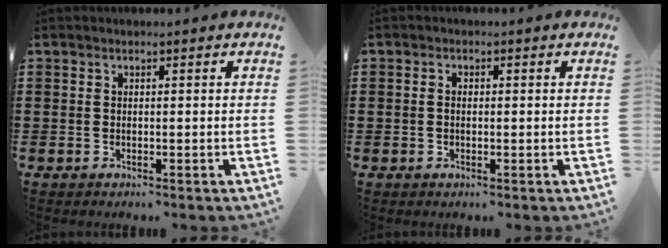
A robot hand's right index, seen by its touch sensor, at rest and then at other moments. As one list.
[{"total": 0.9, "force": [0.0, 0.5, 0.7], "torque": [-0.017, 0.002, -0.001]}]